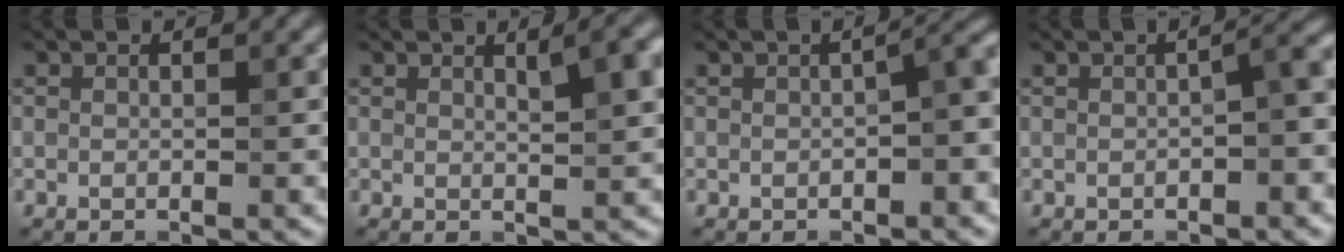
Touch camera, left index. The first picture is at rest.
{"total": 4.1, "force": [1.9, 1.2, 3.5], "torque": [-0.040, 0.006, 0.026]}
{"total": 3.6, "force": [-0.4, 1.1, 3.4], "torque": [-0.040, 0.013, -0.007]}
{"total": 3.1, "force": [-0.3, 0.8, 3.0], "torque": [-0.041, 0.014, -0.007]}